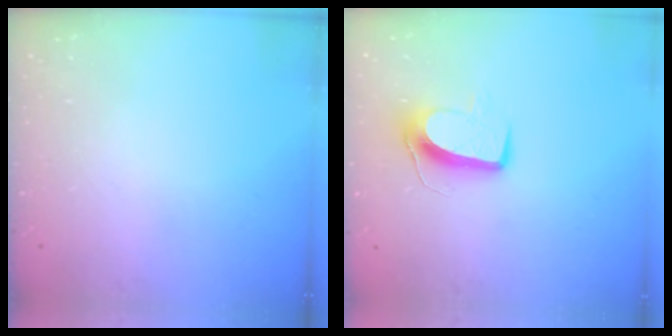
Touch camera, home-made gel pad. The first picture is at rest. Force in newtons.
{"total": 9.7, "press": 9.7, "slide": 0.5}